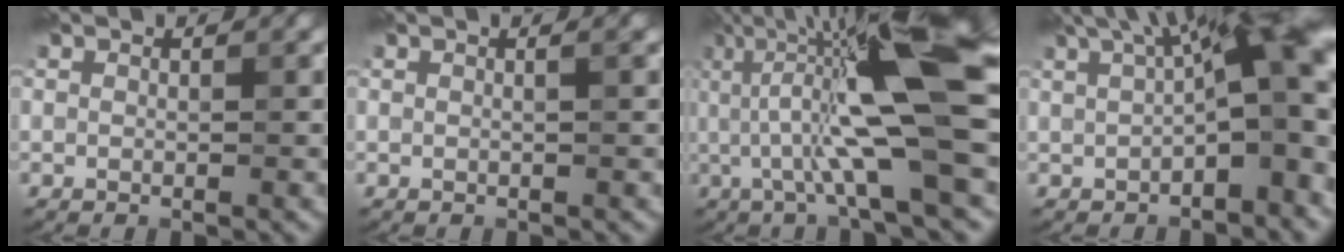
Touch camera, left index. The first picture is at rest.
{"total": 1.1, "force": [0.2, 0.4, 1.0], "torque": [-0.011, 0.002, -0.005]}
{"total": 12.8, "force": [1.6, 2.4, 12.5], "torque": [-0.194, 0.014, 0.026]}
{"total": 11.8, "force": [1.5, 3.7, 11.1], "torque": [-0.129, 0.026, 0.015]}